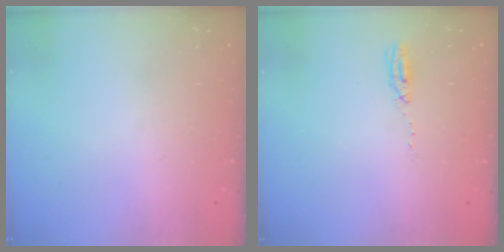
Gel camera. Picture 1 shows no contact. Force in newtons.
{"total": 4.0, "press": 3.9, "slide": 1.2}